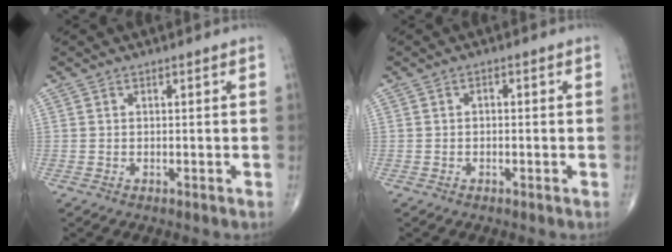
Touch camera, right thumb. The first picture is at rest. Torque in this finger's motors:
{"motor_torque": [0.01, -0.22, 0.17, -0.03, 0.04]}